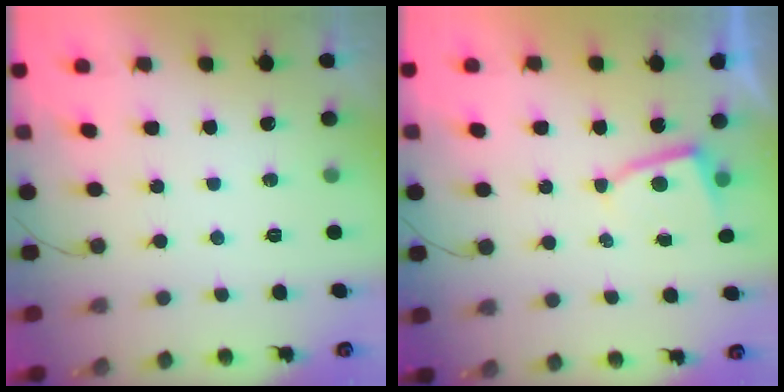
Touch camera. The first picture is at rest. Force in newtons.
{"total": 3.1, "press": 3.1, "slide": 0.3}